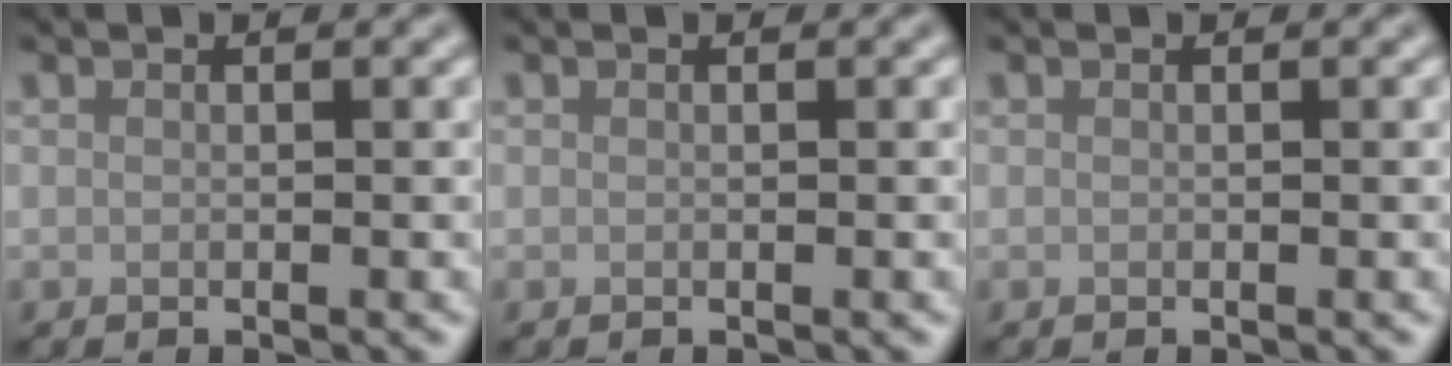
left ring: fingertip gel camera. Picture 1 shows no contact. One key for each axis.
{"total": 0.0}
{"total": 0.0}